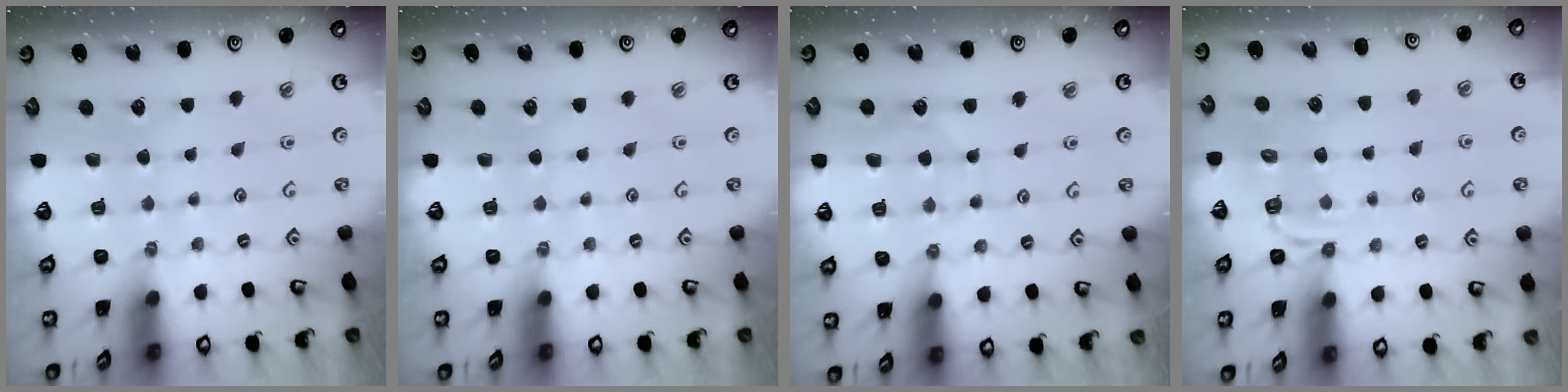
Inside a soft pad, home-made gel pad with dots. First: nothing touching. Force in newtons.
{"total": 0.0}
{"total": 5.6, "press": 5.6, "slide": 0.5}
{"total": 5.5, "press": 5.3, "slide": 1.7}